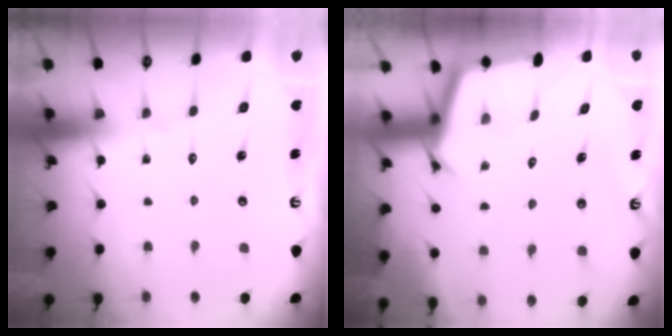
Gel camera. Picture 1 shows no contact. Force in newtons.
{"total": 3.1, "press": 3.1, "slide": 0.1}